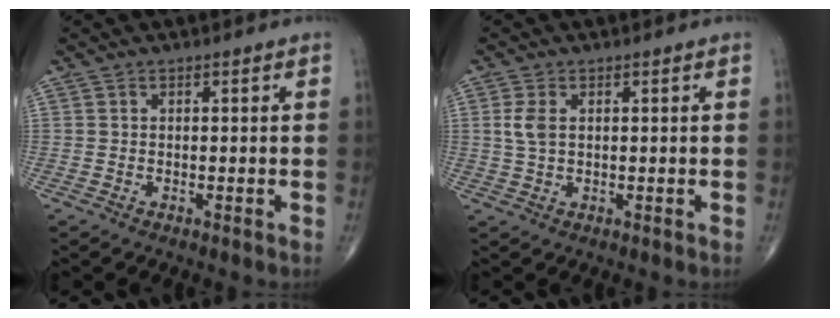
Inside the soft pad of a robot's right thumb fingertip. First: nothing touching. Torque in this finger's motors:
{"motor_torque": [-0.54, 0.75, 0.60, 0.25, 0.02]}